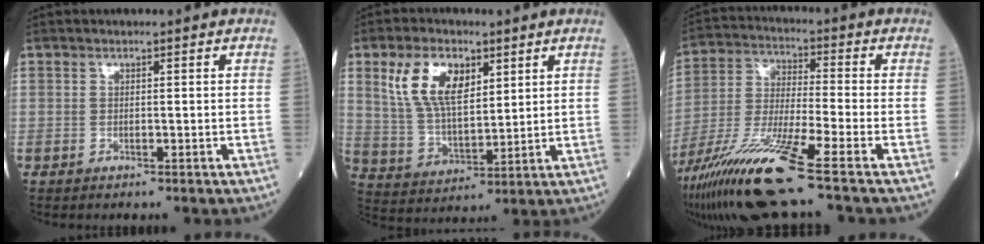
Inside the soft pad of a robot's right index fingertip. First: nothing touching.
{"total": 10.3, "force": [4.8, 5.0, 7.7], "torque": [-0.166, 0.016, 0.098]}
{"total": 14.7, "force": [-9.6, -0.7, 11.1], "torque": [-0.232, -0.036, -0.180]}